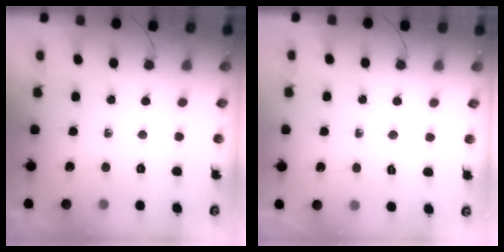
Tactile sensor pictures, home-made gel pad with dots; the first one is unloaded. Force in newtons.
{"total": 2.8, "press": 2.8, "slide": 0.4}